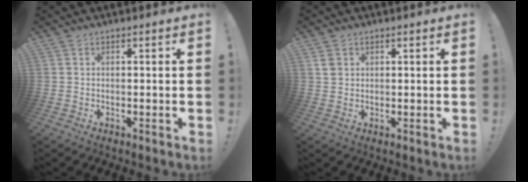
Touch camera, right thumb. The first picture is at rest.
{"total": 2.9, "force": [1.3, 2.2, 1.4], "torque": [-0.023, 0.001, 0.025]}